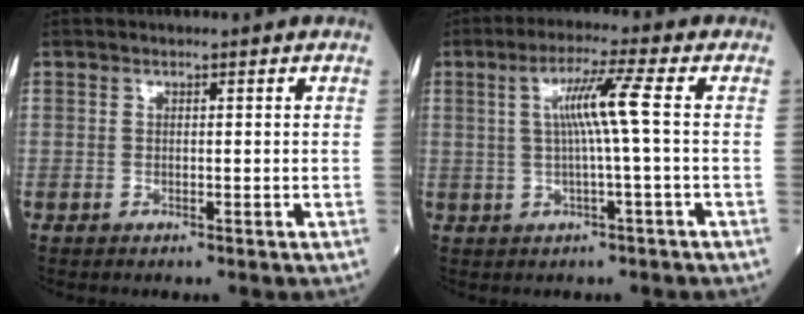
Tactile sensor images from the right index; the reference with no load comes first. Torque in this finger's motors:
{"motor_torque": [0.80, 0.23, 0.50, 0.14]}